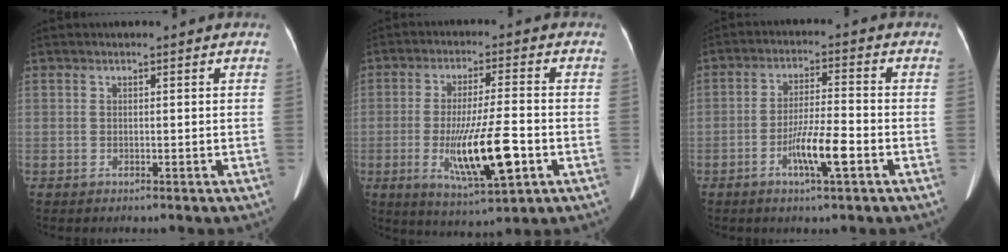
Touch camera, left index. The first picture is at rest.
{"total": 12.1, "force": [-3.5, 1.5, 11.5], "torque": [-0.208, -0.020, -0.053]}
{"total": 7.1, "force": [-3.1, 0.4, 6.4], "torque": [-0.123, -0.004, -0.057]}